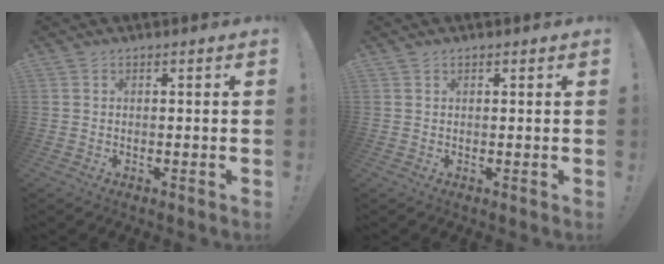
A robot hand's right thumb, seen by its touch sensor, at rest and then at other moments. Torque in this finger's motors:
{"motor_torque": [-0.25, -0.34, -0.21, 0.33, 0.03]}